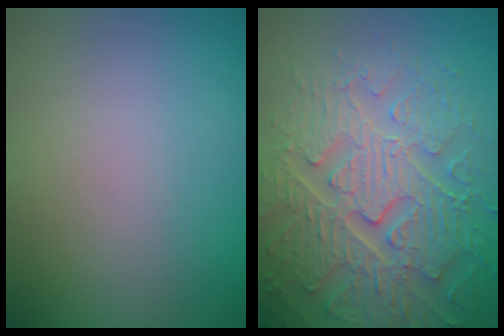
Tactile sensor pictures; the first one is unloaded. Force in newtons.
{"total": 8.0, "press": 6.5, "slide": 4.7}